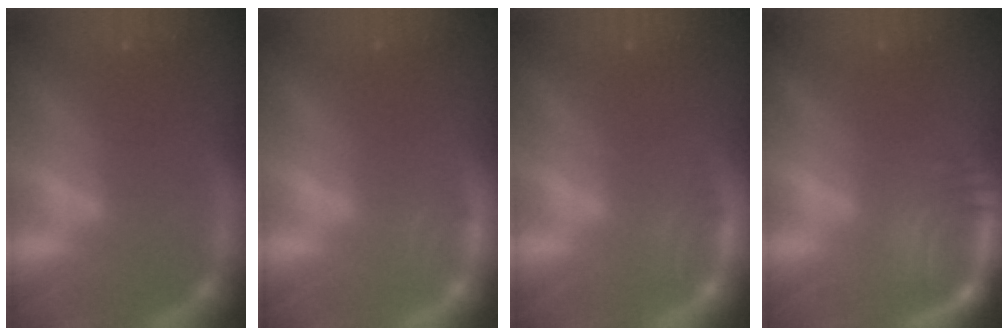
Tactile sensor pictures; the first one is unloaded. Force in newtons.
{"total": 0.9}
{"total": 1.5}
{"total": 5.5}